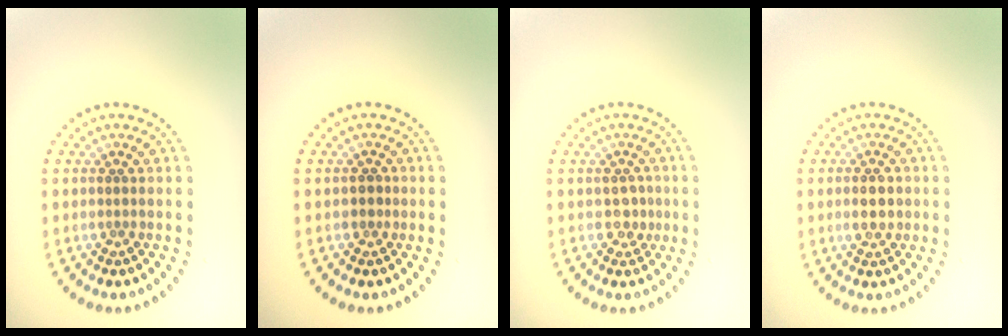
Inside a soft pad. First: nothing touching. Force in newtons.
{"total": 1.0, "press": 0.9, "slide": 0.5}
{"total": 1.4, "press": 1.2, "slide": 0.6}
{"total": 2.5, "press": 2.5, "slide": 0.1}